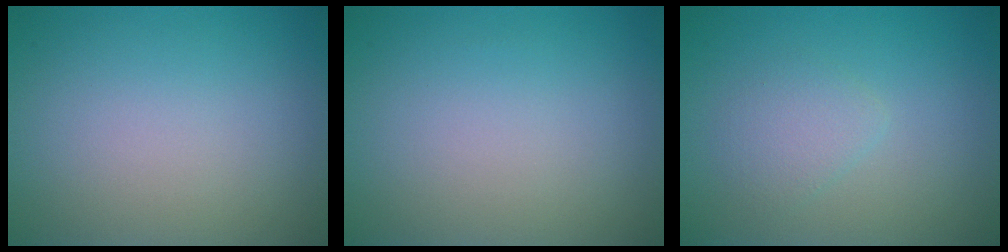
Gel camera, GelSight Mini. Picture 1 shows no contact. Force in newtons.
{"total": 0.0}
{"total": 1.8, "press": 1.8, "slide": 0.1}